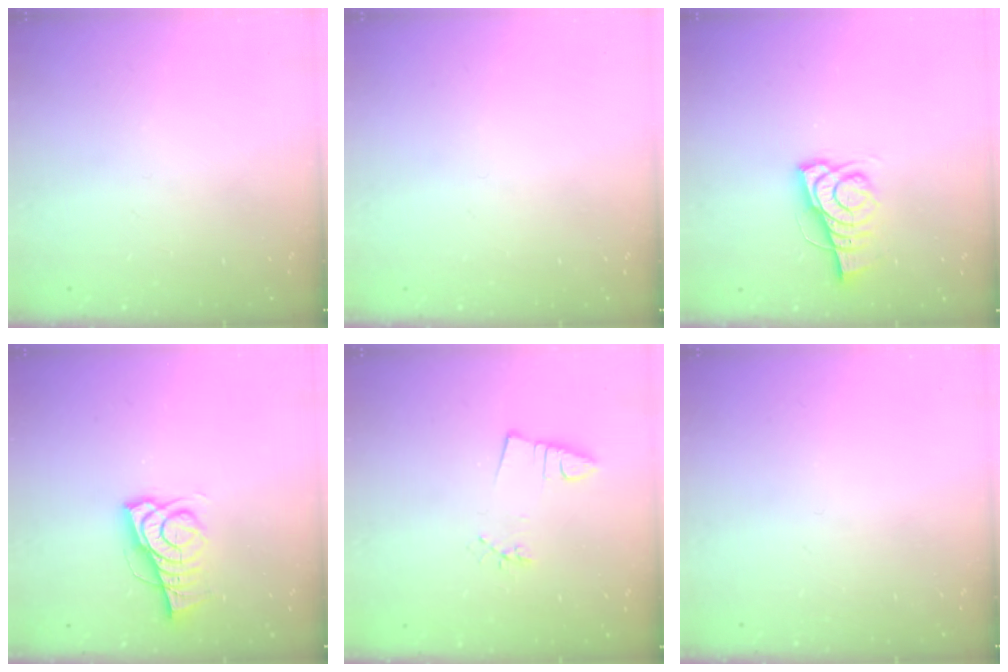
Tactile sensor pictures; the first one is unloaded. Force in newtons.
{"total": 0.0}
{"total": 7.4, "press": 7.4, "slide": 0.9}
{"total": 8.1, "press": 8.1, "slide": 0.3}
{"total": 2.6, "press": 0.8, "slide": 2.4}
{"total": 0.0}